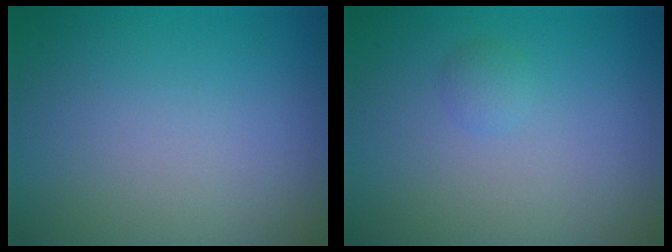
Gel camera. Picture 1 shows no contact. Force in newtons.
{"total": 0.9, "press": 0.8, "slide": 0.0}